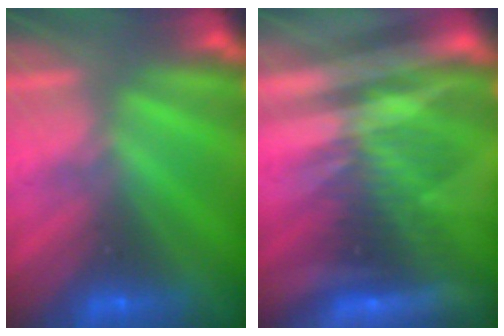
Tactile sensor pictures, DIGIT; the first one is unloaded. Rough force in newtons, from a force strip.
{"total": 3.0}